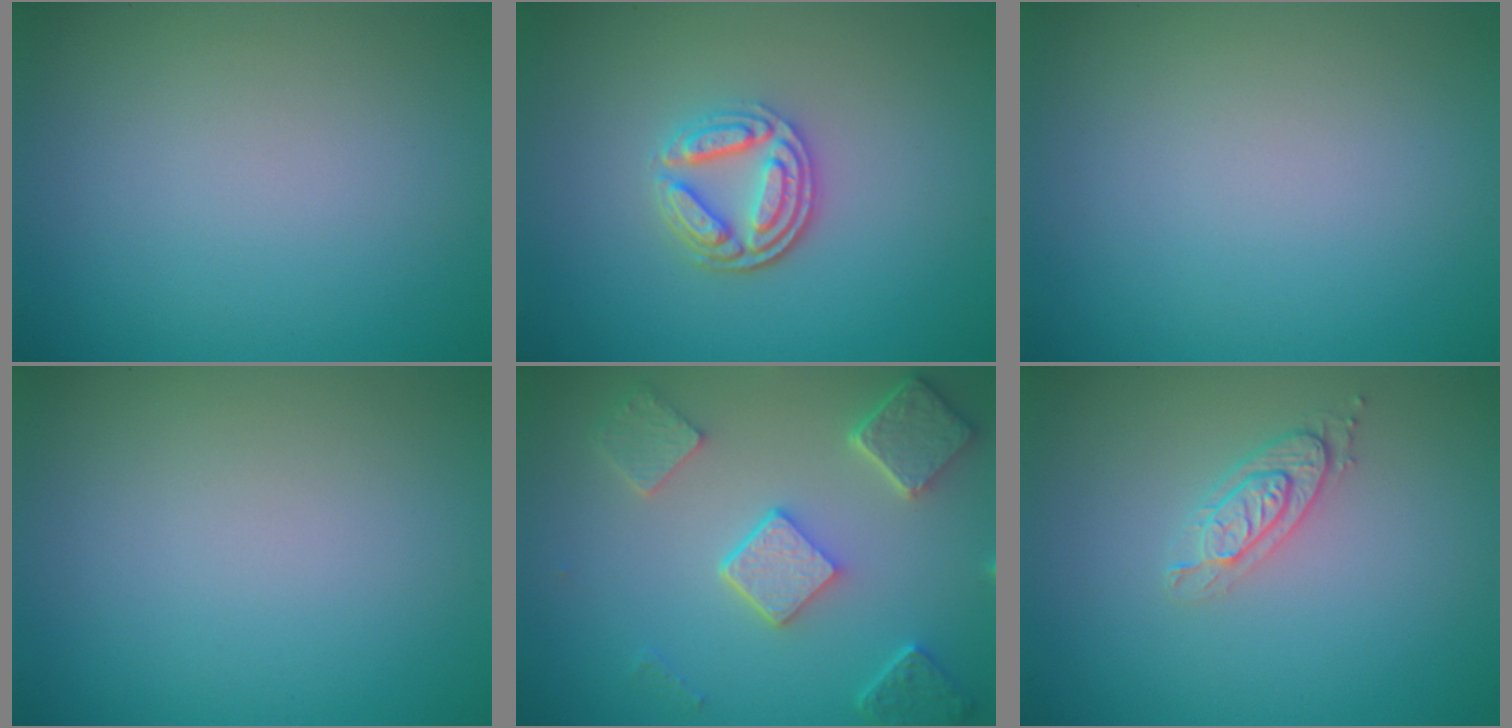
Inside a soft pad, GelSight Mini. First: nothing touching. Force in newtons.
{"total": 3.9, "press": 3.2, "slide": 2.2}
{"total": 0.0}
{"total": 0.0}
{"total": 5.3, "press": 4.2, "slide": 3.3}
{"total": 2.0, "press": 1.9, "slide": 0.6}